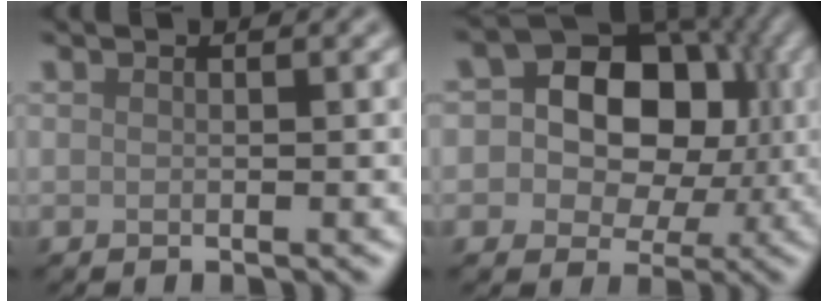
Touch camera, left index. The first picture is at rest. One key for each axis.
{"total": 11.2, "fx": 1.4, "fy": 8.8, "fz": 6.7, "tx": -0.080, "ty": 0.030, "tz": -0.010}